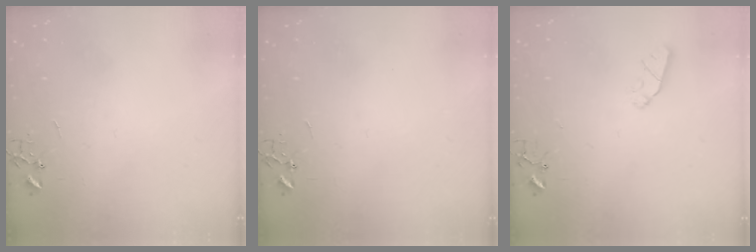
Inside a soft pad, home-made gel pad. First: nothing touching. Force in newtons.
{"total": 0.0}
{"total": 5.5, "press": 5.5, "slide": 0.4}